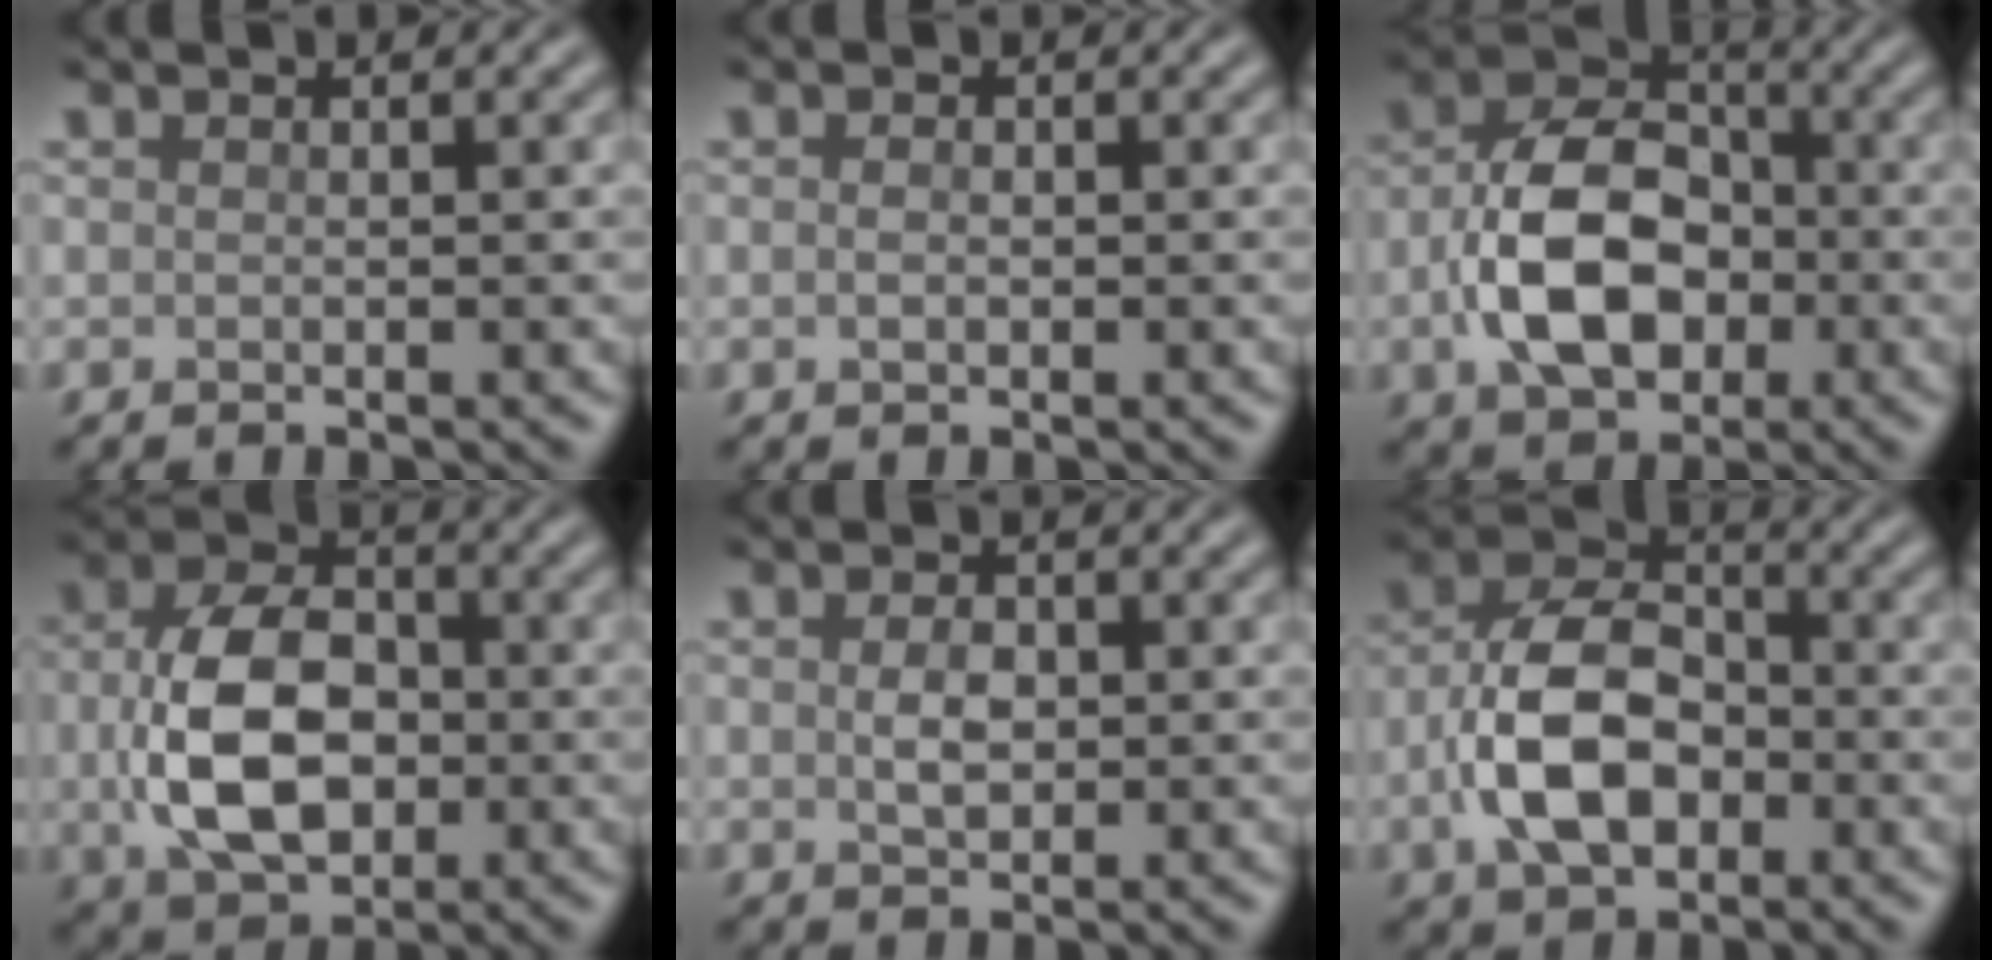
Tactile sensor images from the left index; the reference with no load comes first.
{"total": 0.8, "force": [-0.1, 0.5, 0.6], "torque": [-0.016, 0.000, -0.002]}
{"total": 8.6, "force": [-1.8, 5.8, 6.1], "torque": [-0.120, 0.008, -0.037]}
{"total": 8.6, "force": [-0.6, 5.7, 6.4], "torque": [-0.139, -0.004, -0.009]}
{"total": 2.2, "force": [0.1, 1.4, 1.7], "torque": [-0.036, 0.001, 0.004]}
{"total": 7.6, "force": [-1.9, 4.8, 5.6], "torque": [-0.112, 0.010, -0.041]}